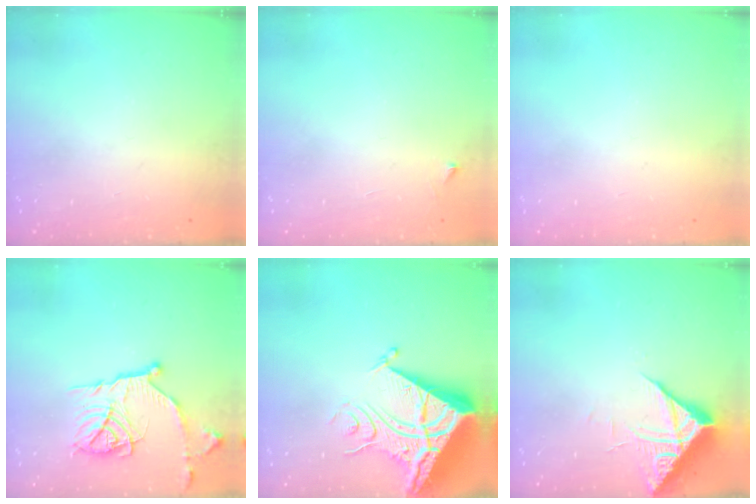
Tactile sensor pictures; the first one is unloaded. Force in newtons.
{"total": 2.5, "press": 2.5, "slide": 0.3}
{"total": 0.0}
{"total": 15.2, "press": 15.2, "slide": 1.1}
{"total": 12.7, "press": 12.6, "slide": 1.2}
{"total": 8.5, "press": 8.4, "slide": 0.8}